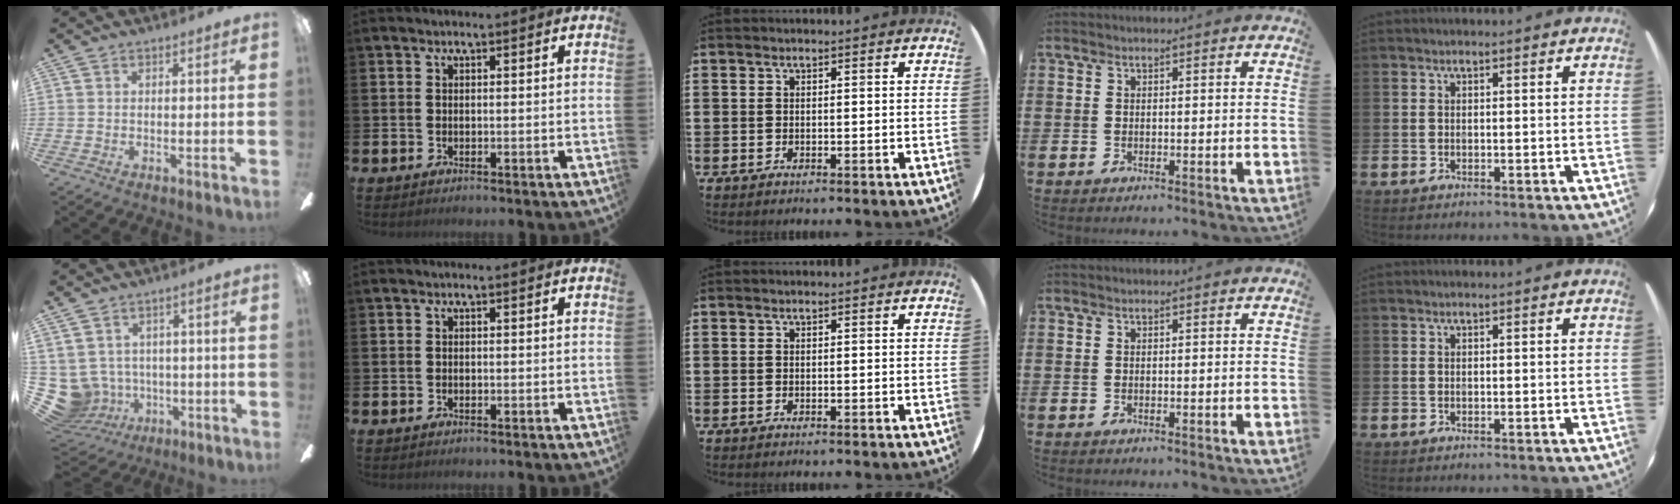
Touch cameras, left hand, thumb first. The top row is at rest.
{"thumb": {"total": 9.2, "force": [-0.7, 8.7, 2.9], "torque": [-0.122, -0.002, -0.006]}}